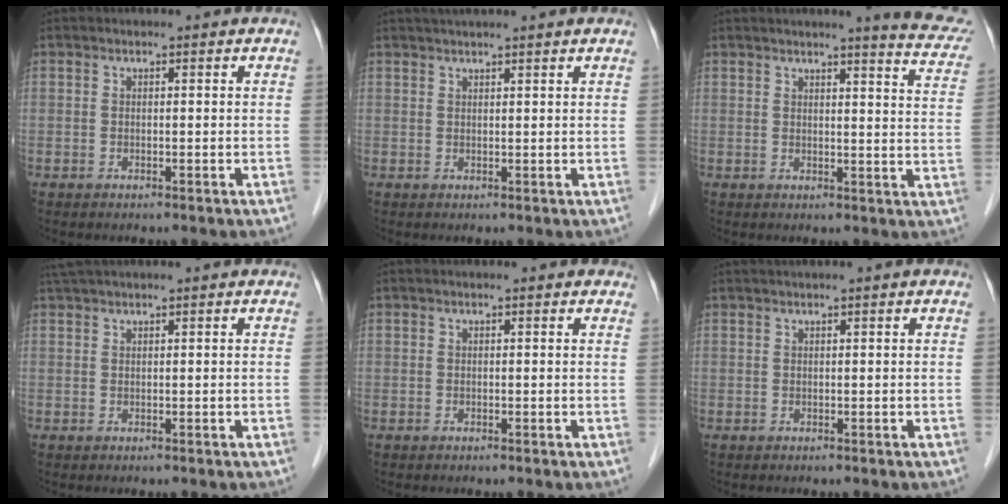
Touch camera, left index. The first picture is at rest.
{"total": 4.8, "force": [4.1, -0.6, 2.3], "torque": [-0.029, 0.032, 0.062]}
{"total": 9.3, "force": [8.2, 0.3, 4.3], "torque": [-0.036, -0.029, 0.068]}
{"total": 2.3, "force": [1.9, -0.3, 1.2], "torque": [-0.025, 0.024, 0.042]}
{"total": 0.8, "force": [0.7, 0.2, 0.4], "torque": [-0.006, 0.003, 0.004]}
{"total": 1.6, "force": [1.2, -0.3, 1.1], "torque": [-0.021, 0.016, 0.027]}